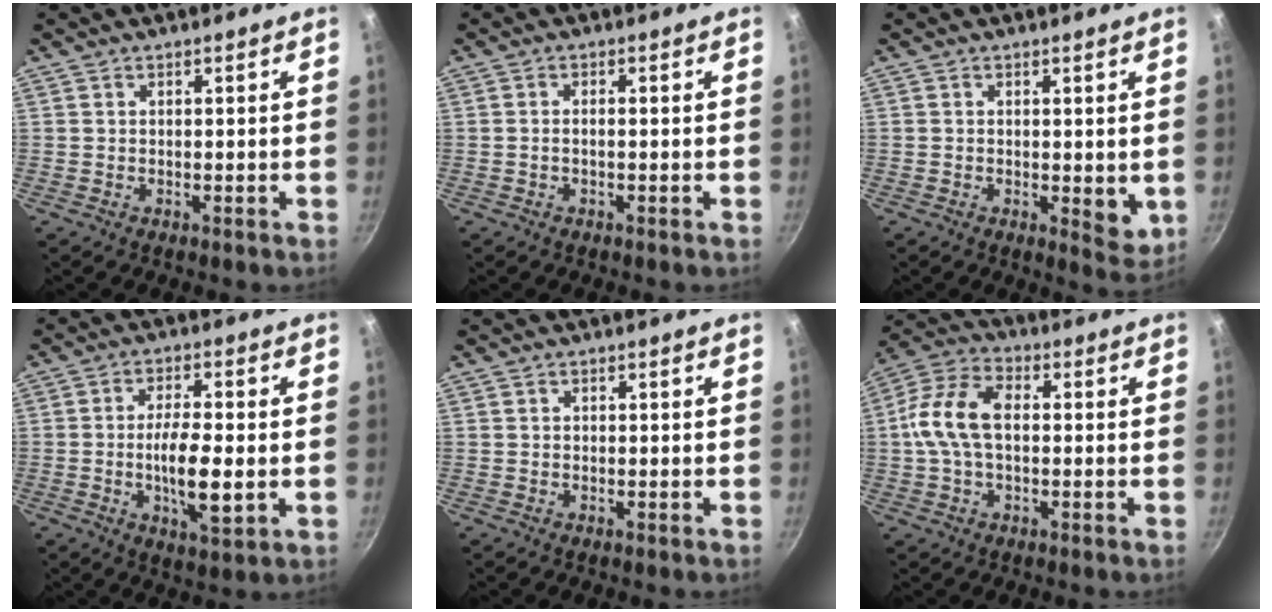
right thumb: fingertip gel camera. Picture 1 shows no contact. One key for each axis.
{"total": 1.2, "fx": -0.4, "fy": 0.4, "fz": 1.1, "tx": -0.030, "ty": 0.008, "tz": -0.010}
{"total": 4.6, "fx": 0.0, "fy": 2.3, "fz": 4.0, "tx": -0.057, "ty": -0.015, "tz": 0.002}
{"total": 9.9, "fx": -1.4, "fy": 3.3, "fz": 9.3, "tx": -0.166, "ty": 0.003, "tz": -0.025}
{"total": 0.0}
{"total": 11.7, "fx": 0.2, "fy": 7.2, "fz": 9.2, "tx": -0.172, "ty": 0.035, "tz": -0.012}